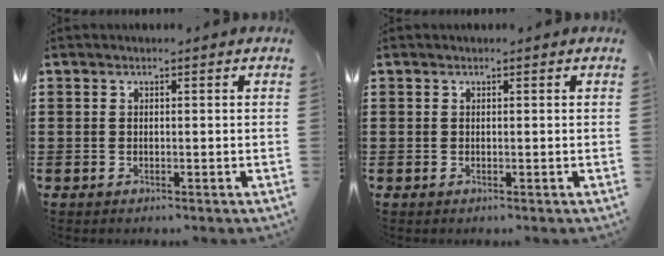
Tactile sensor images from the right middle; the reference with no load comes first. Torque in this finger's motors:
{"motor_torque": [0.03, -0.03, 0.00, 0.01]}